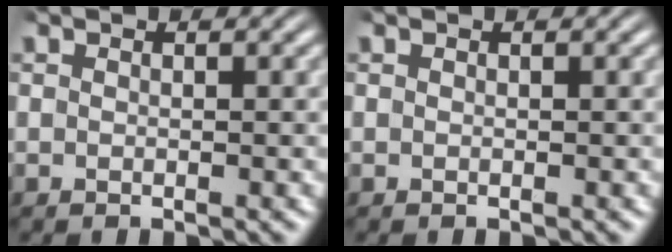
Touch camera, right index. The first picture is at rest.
{"total": 0.0}